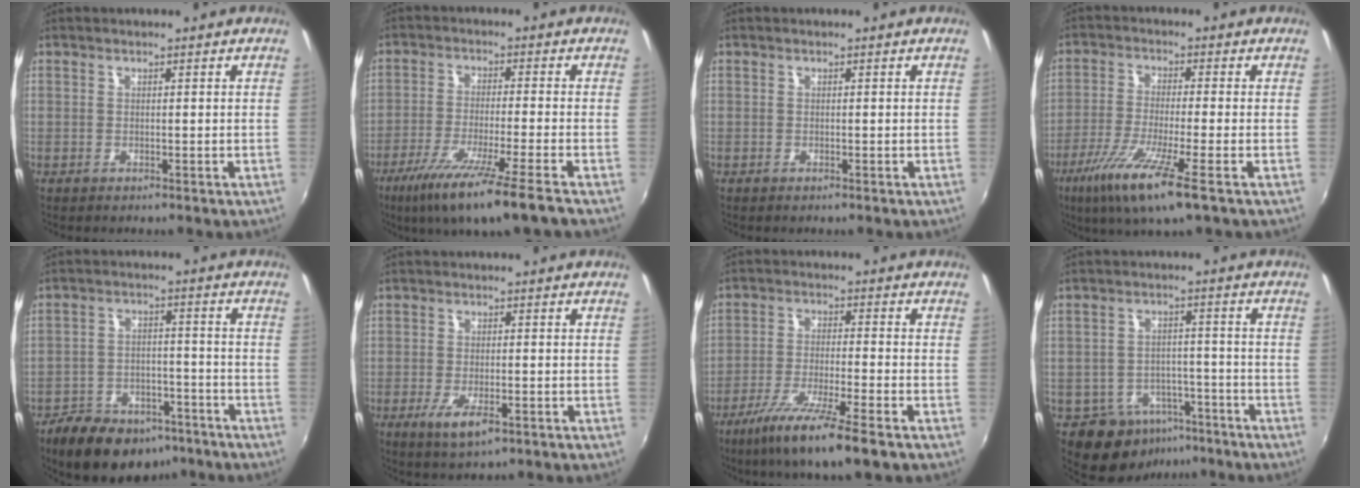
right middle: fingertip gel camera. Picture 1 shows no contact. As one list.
[{"total": 12.6, "force": [-8.6, -0.4, 9.2], "torque": [-0.188, -0.043, -0.149]}, {"total": 0.0}, {"total": 11.3, "force": [-6.1, 0.6, 9.5], "torque": [-0.205, -0.030, -0.114]}, {"total": 14.8, "force": [-10.5, 8.1, 6.7], "torque": [-0.150, 0.005, -0.147]}, {"total": 5.6, "force": [-2.7, 1.8, 4.6], "torque": [-0.098, -0.015, -0.045]}, {"total": 12.6, "force": [-8.2, 1.1, 9.5], "torque": [-0.196, -0.035, -0.147]}, {"total": 9.6, "force": [-6.2, 6.7, 3.1], "torque": [-0.067, 0.016, -0.073]}]